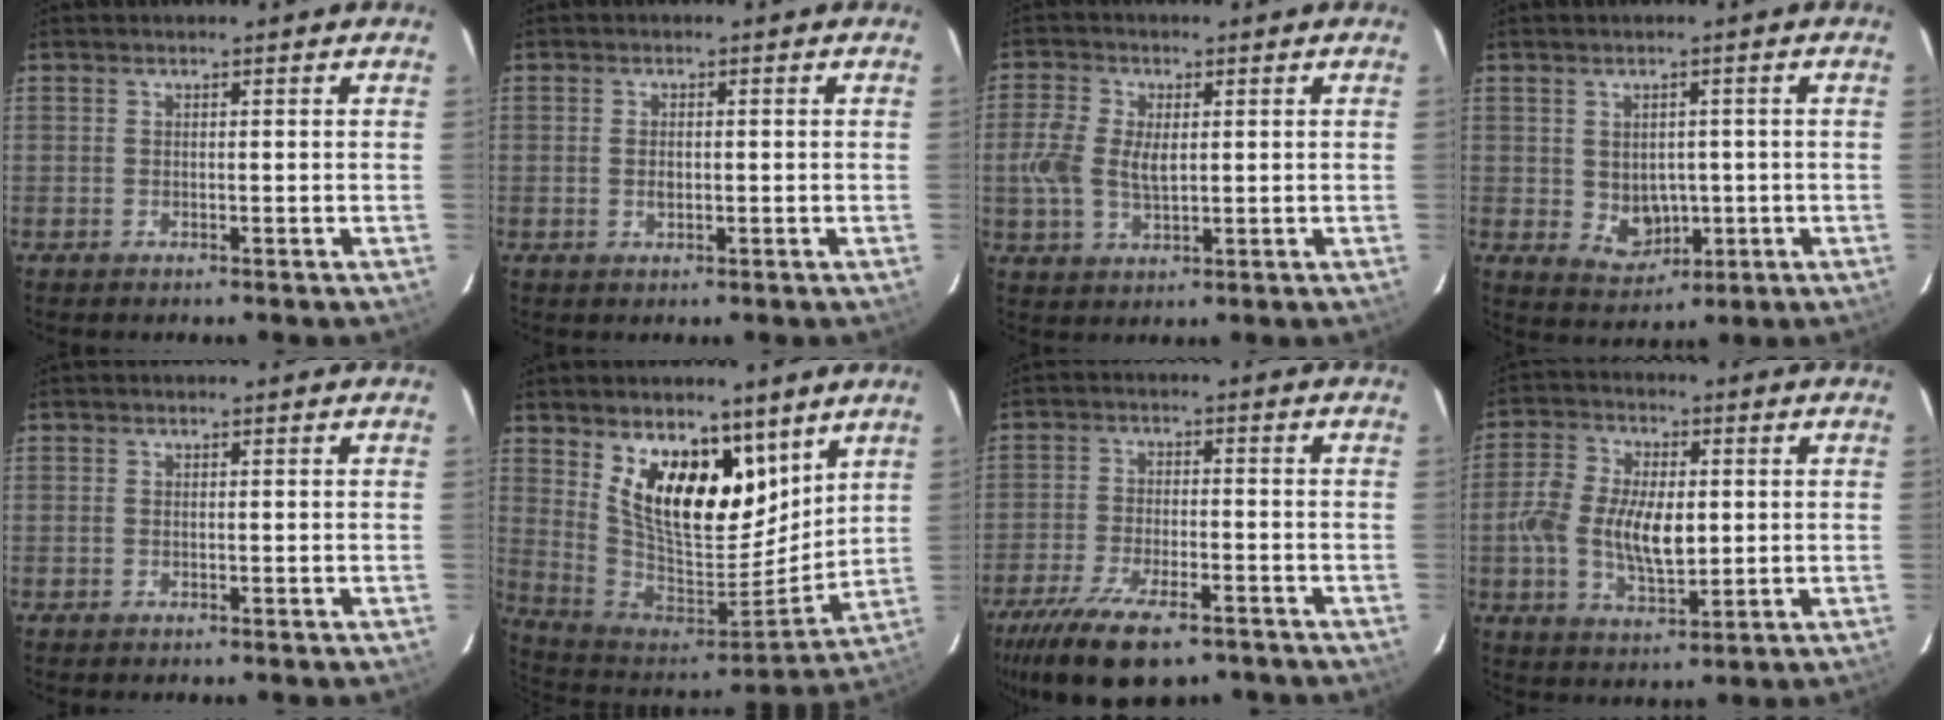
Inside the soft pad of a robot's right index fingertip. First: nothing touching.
{"total": 1.8, "force": [-0.2, 1.1, 1.5], "torque": [-0.027, 0.002, -0.002]}
{"total": 7.2, "force": [0.3, 4.2, 5.8], "torque": [-0.130, 0.004, 0.003]}
{"total": 5.5, "force": [-0.3, 4.6, 2.9], "torque": [-0.053, 0.001, 0.014]}
{"total": 0.0}
{"total": 18.5, "force": [10.0, 9.2, 12.6], "torque": [-0.232, -0.012, 0.186]}
{"total": 15.0, "force": [-10.6, 5.4, 9.2], "torque": [-0.201, -0.037, -0.180]}
{"total": 11.2, "force": [-0.4, 5.9, 9.5], "torque": [-0.193, 0.005, -0.011]}